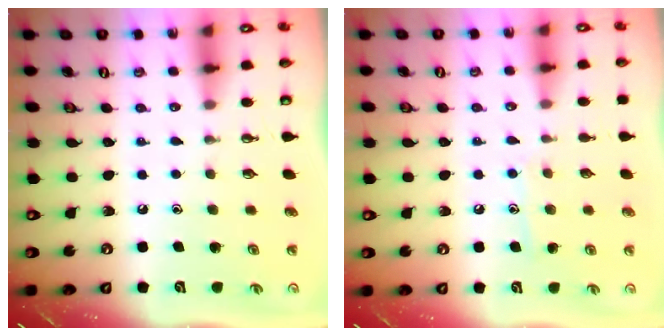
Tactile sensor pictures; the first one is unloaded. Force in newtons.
{"total": 6.8, "press": 6.8, "slide": 0.4}